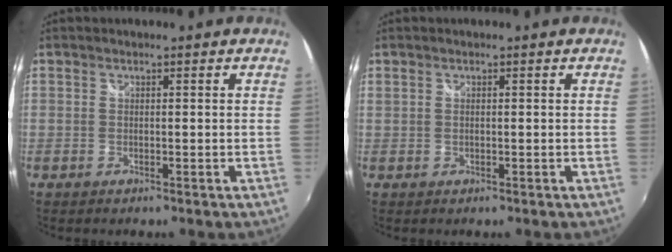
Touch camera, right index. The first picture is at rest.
{"total": 1.0, "force": [0.3, 0.5, 0.8], "torque": [-0.016, 0.001, 0.006]}